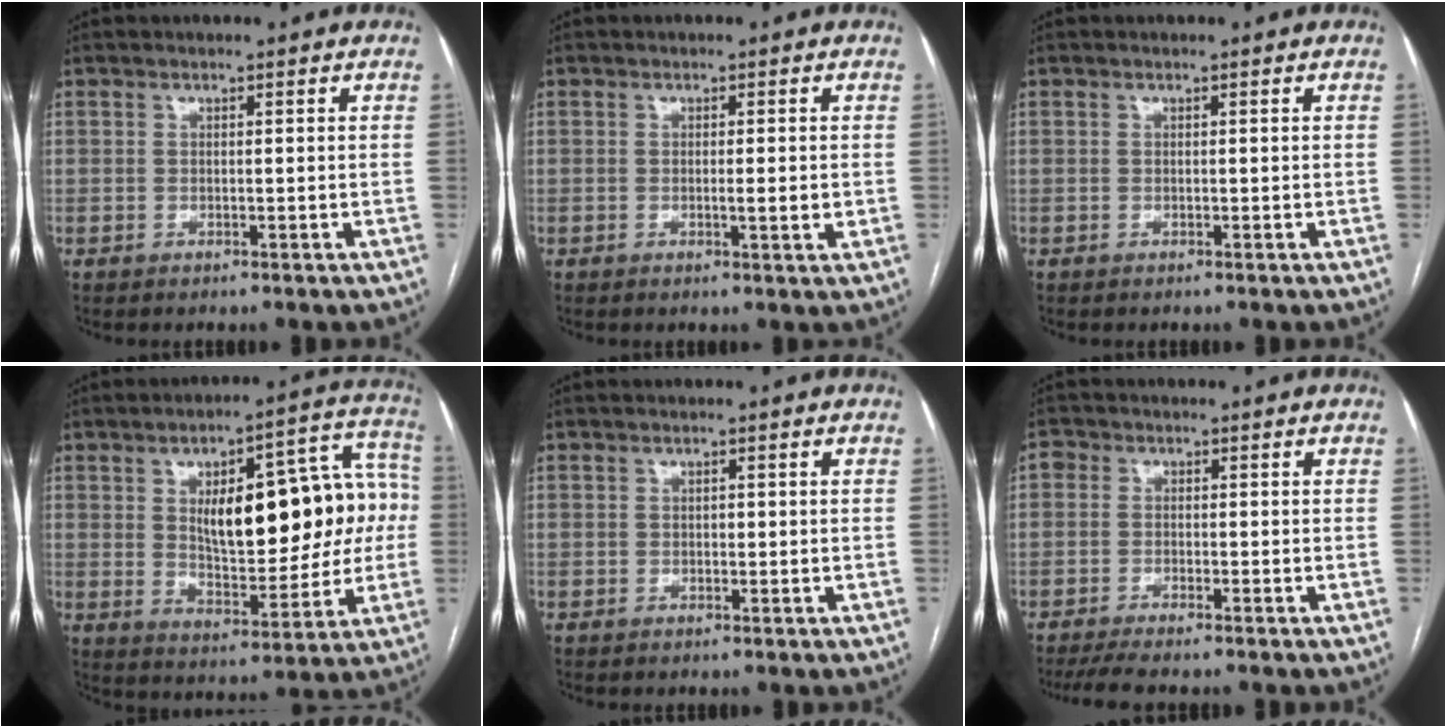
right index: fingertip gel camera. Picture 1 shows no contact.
{"total": 2.4, "force": [-0.2, 0.2, 2.4], "torque": [-0.036, -0.005, -0.004]}
{"total": 0.0}
{"total": 20.1, "force": [2.4, 7.8, 18.3], "torque": [-0.252, 0.043, 0.045]}
{"total": 0.7, "force": [0.0, 0.4, 0.5], "torque": [-0.007, 0.001, -0.001]}
{"total": 4.6, "force": [-3.4, 1.5, 2.8], "torque": [-0.063, -0.004, -0.066]}